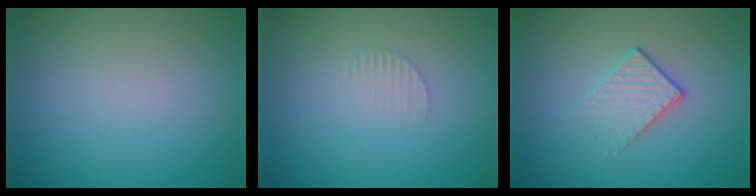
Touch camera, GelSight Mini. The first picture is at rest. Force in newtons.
{"total": 0.8, "press": 0.8, "slide": 0.2}
{"total": 1.8, "press": 1.4, "slide": 1.1}